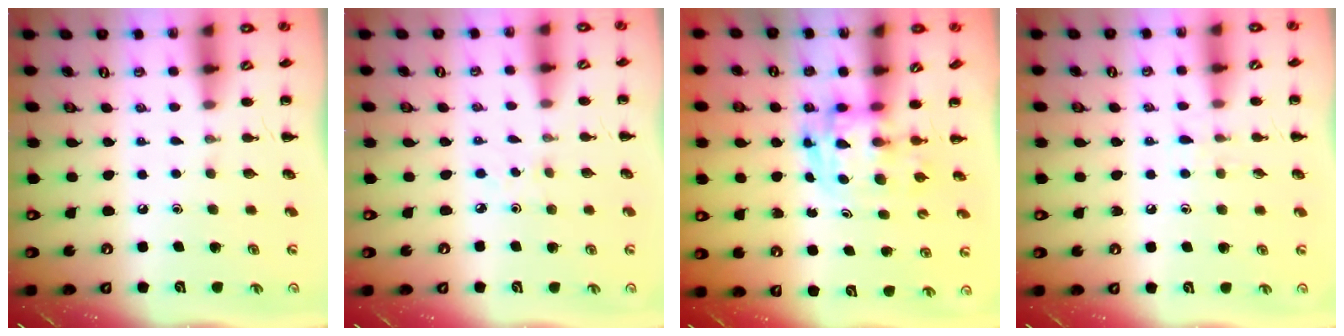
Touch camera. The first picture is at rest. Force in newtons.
{"total": 1.5, "press": 1.4, "slide": 0.6}
{"total": 3.5, "press": 3.5, "slide": 0.6}
{"total": 5.5, "press": 4.9, "slide": 2.4}